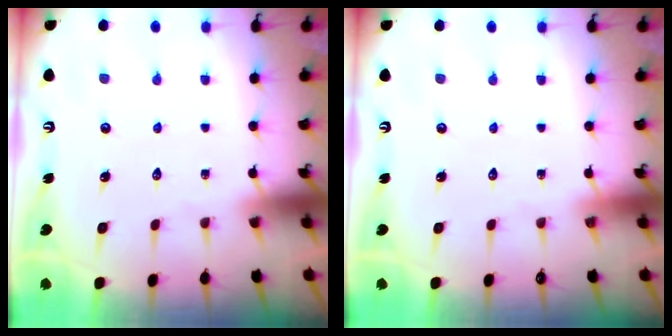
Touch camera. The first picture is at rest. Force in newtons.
{"total": 0.0}